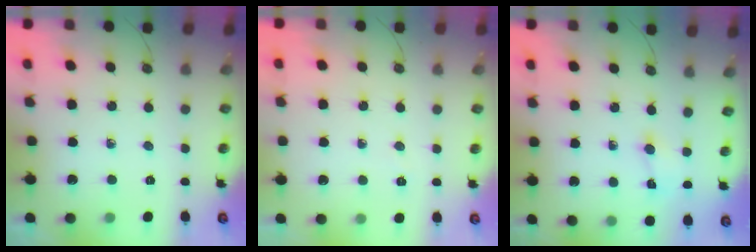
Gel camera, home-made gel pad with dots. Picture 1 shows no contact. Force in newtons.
{"total": 14.0, "press": 3.7, "slide": 13.5}
{"total": 1.2, "press": 1.0, "slide": 0.6}